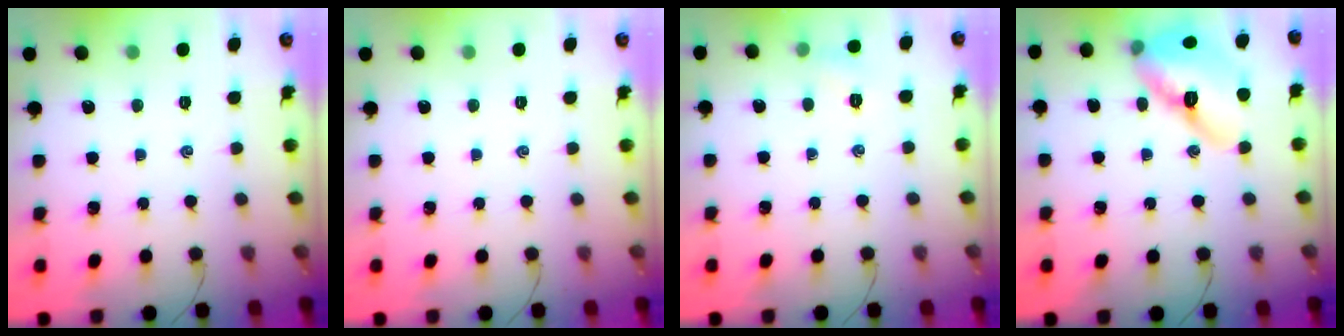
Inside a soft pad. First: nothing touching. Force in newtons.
{"total": 0.0}
{"total": 4.8, "press": 4.5, "slide": 1.4}
{"total": 15.5, "press": 15.0, "slide": 4.1}